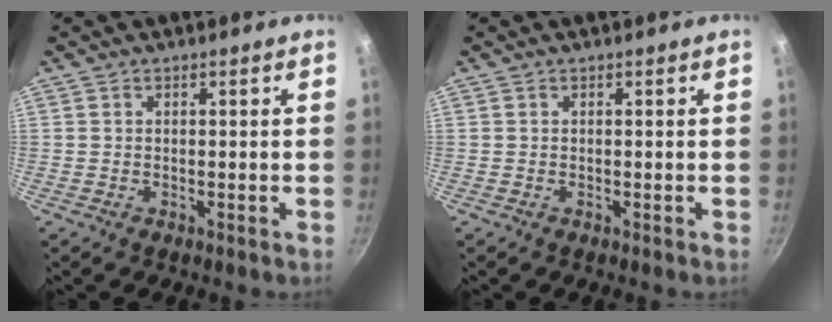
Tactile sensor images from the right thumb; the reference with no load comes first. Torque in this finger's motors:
{"motor_torque": [0.00, 0.00, 0.30, -0.29, 0.00]}